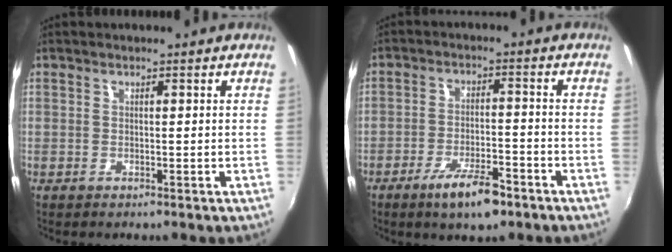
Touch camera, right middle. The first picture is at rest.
{"total": 8.5, "force": [-5.5, 2.3, 6.0], "torque": [-0.122, -0.006, -0.089]}